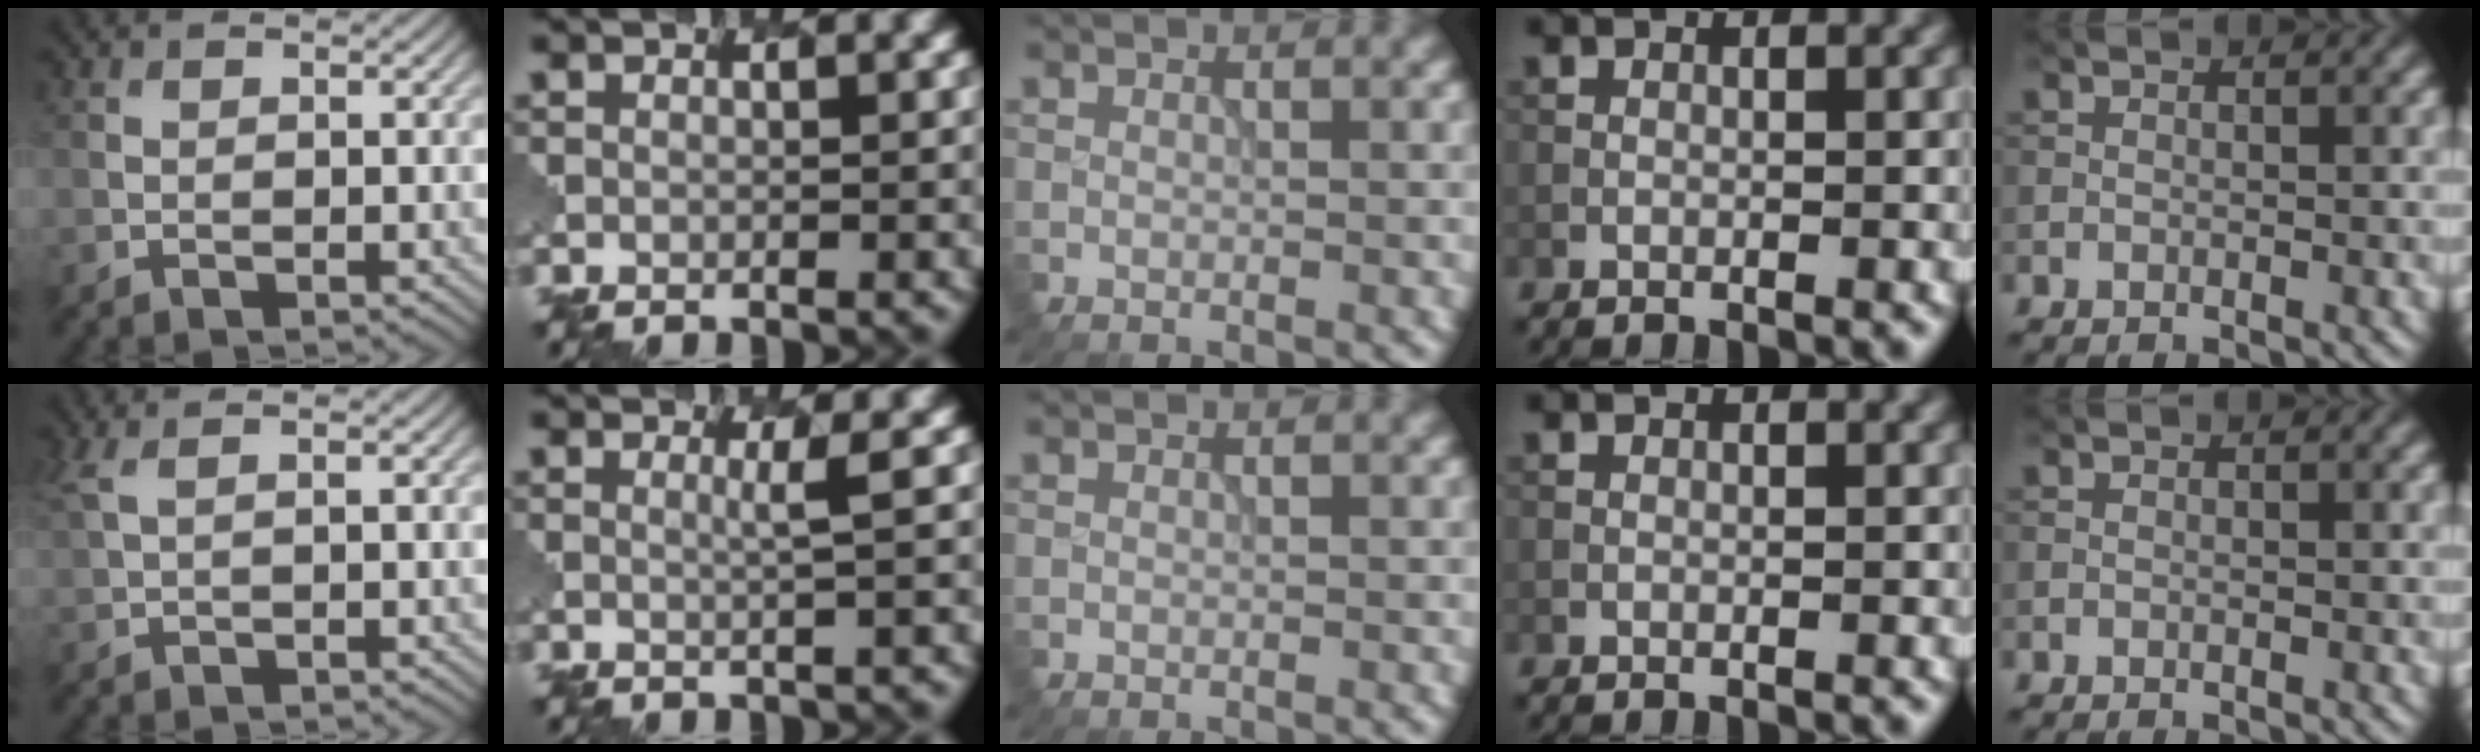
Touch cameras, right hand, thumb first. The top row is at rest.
{"thumb": {"total": 2.7, "force": [1.5, 0.7, 2.2], "torque": [-0.056, 0.014, 0.031]}, "index": {"total": 1.6, "force": [0.8, 0.3, 1.3], "torque": [-0.018, 0.002, 0.013]}}